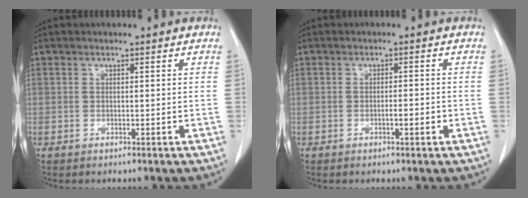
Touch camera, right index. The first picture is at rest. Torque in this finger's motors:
{"motor_torque": [0.37, -0.33, 0.10, 0.04]}